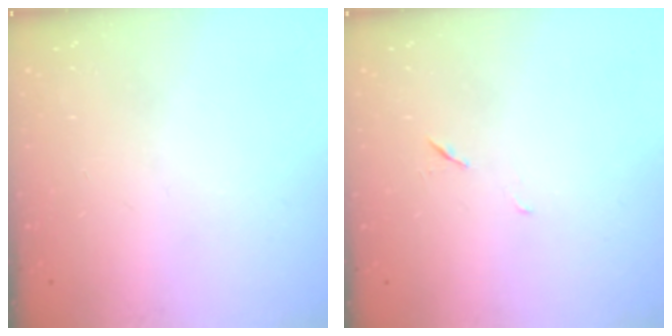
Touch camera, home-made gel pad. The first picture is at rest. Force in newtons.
{"total": 3.8, "press": 3.4, "slide": 1.7}